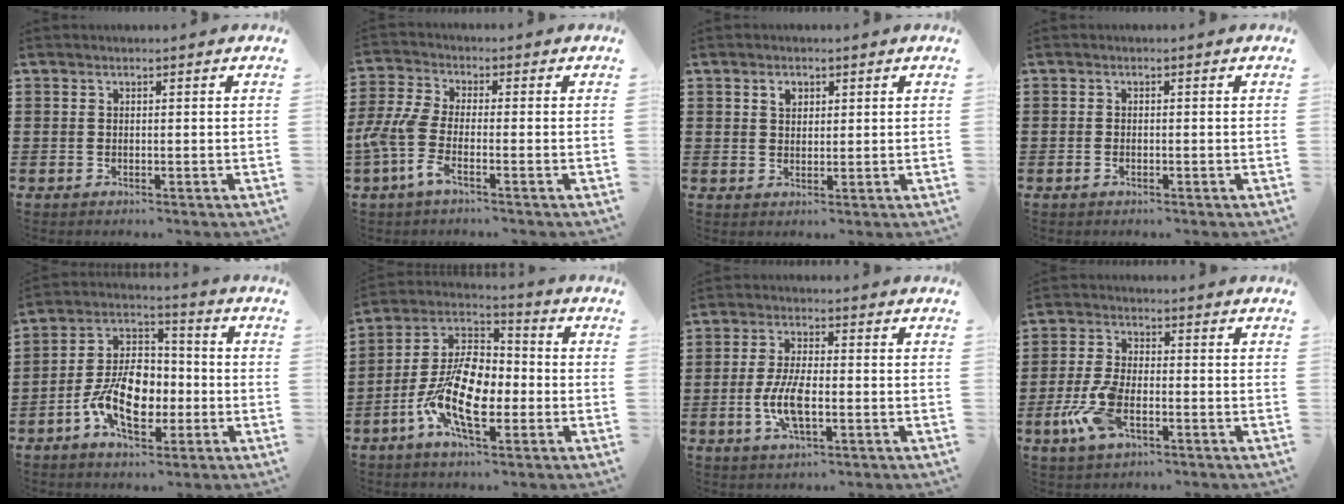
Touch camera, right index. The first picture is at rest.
{"total": 5.6, "force": [-2.2, 2.0, 4.7], "torque": [-0.133, -0.013, -0.052]}
{"total": 1.9, "force": [1.0, 1.3, 0.9], "torque": [-0.022, 0.005, 0.019]}
{"total": 0.6, "force": [-0.4, 0.3, 0.4], "torque": [-0.010, -0.002, -0.006]}
{"total": 11.2, "force": [-3.5, 6.8, 8.1], "torque": [-0.168, 0.006, -0.066]}
{"total": 12.6, "force": [-4.2, 6.3, 10.0], "torque": [-0.229, 0.004, -0.082]}
{"total": 6.9, "force": [-1.6, 2.6, 6.3], "torque": [-0.140, -0.006, -0.035]}
{"total": 7.6, "force": [-2.9, 3.3, 6.2], "torque": [-0.150, -0.011, -0.058]}